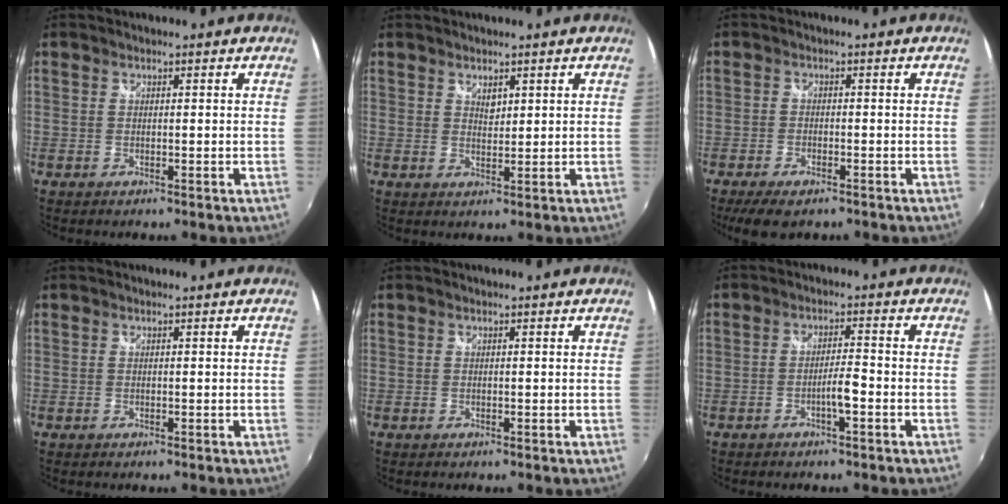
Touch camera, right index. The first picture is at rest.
{"total": 2.0, "force": [1.3, 1.1, 1.0], "torque": [-0.012, 0.000, 0.023]}
{"total": 6.7, "force": [-5.0, 2.5, 3.8], "torque": [-0.094, -0.025, -0.086]}
{"total": 0.0}
{"total": 0.0}
{"total": 3.3, "force": [-1.6, 0.1, 2.9], "torque": [-0.052, 0.002, -0.029]}